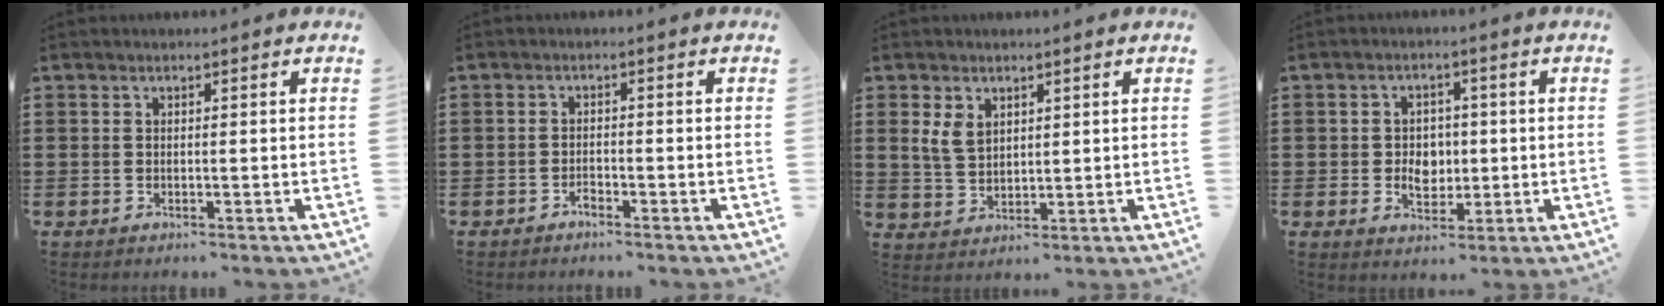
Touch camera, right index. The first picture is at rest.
{"total": 1.2, "force": [-1.1, 0.2, 0.5], "torque": [-0.014, -0.003, -0.020]}
{"total": 4.2, "force": [1.9, 2.9, 2.4], "torque": [-0.058, 0.011, 0.034]}
{"total": 4.4, "force": [-0.3, 3.5, 2.7], "torque": [-0.044, 0.001, -0.012]}